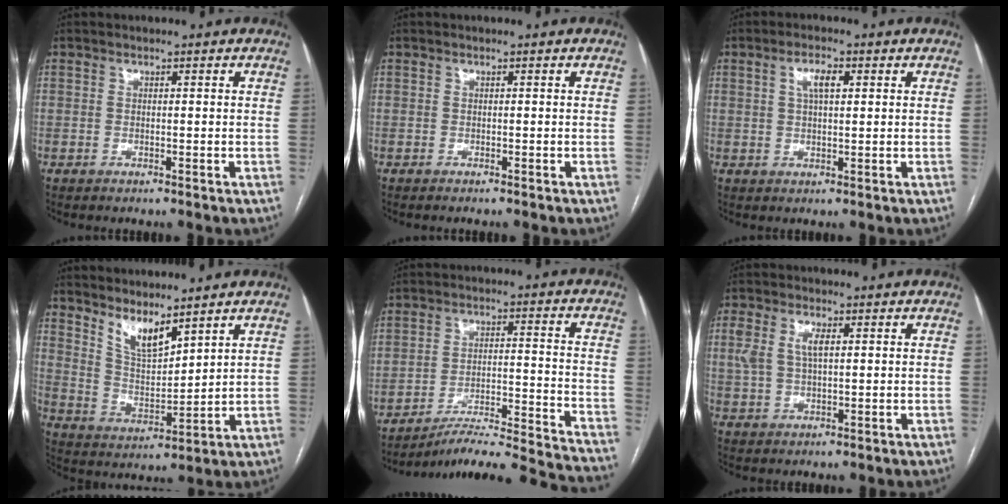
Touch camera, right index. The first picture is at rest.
{"total": 1.0, "force": [-0.9, 0.1, 0.4], "torque": [-0.002, -0.002, -0.013]}
{"total": 3.6, "force": [1.3, 1.2, 3.2], "torque": [-0.060, 0.007, 0.023]}
{"total": 6.9, "force": [5.5, 1.7, 3.8], "torque": [-0.079, -0.013, 0.117]}
{"total": 21.5, "force": [-20.5, -1.5, 6.5], "torque": [-0.053, -0.014, -0.283]}
{"total": 5.4, "force": [1.4, 2.5, 4.5], "torque": [-0.108, 0.019, 0.034]}